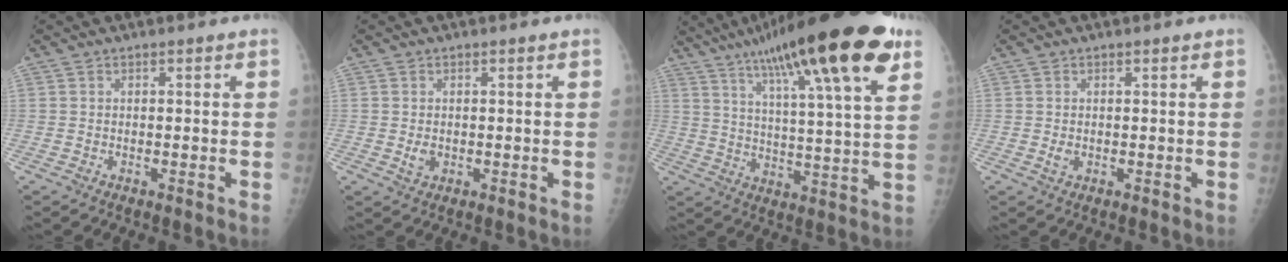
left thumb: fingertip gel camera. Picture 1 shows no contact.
{"total": 1.9, "force": [-0.1, 1.5, 1.2], "torque": [-0.017, -0.002, 0.004]}
{"total": 24.7, "force": [14.1, 4.2, 19.9], "torque": [-0.307, -0.024, 0.217]}
{"total": 1.3, "force": [0.1, 1.0, 0.8], "torque": [-0.011, -0.001, 0.004]}